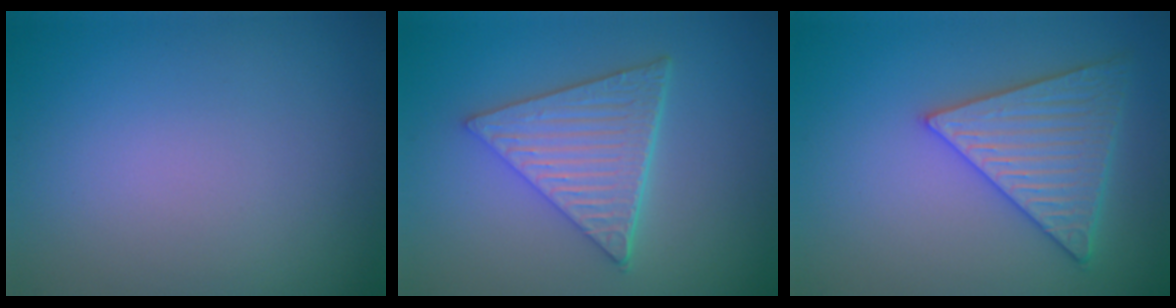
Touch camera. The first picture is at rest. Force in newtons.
{"total": 6.0, "press": 4.5, "slide": 4.0}
{"total": 5.3, "press": 4.7, "slide": 2.3}